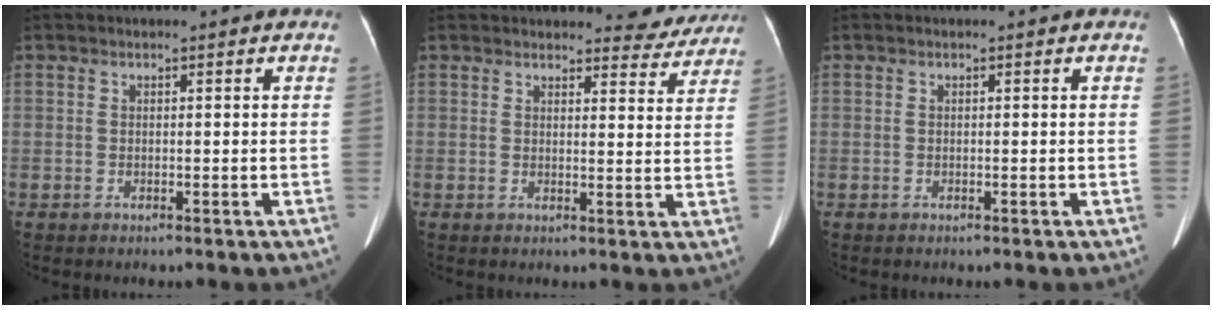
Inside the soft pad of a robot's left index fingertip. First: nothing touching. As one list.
[{"total": 6.4, "force": [6.2, 1.7, 0.3], "torque": [0.015, -0.018, 0.054]}, {"total": 0.0}]